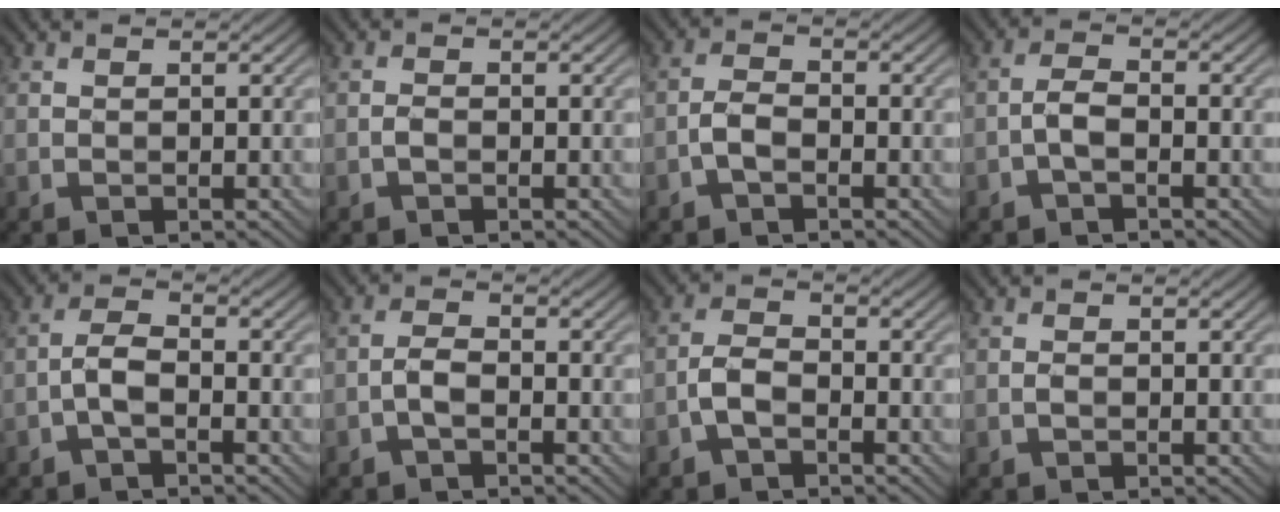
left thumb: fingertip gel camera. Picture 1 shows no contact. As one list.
[{"total": 1.1, "force": [-0.6, 0.5, 0.7], "torque": [-0.014, 0.003, -0.013]}, {"total": 2.5, "force": [-1.4, 1.2, 1.8], "torque": [-0.037, 0.006, -0.034]}, {"total": 2.5, "force": [-1.2, 0.8, 2.0], "torque": [-0.042, 0.006, -0.031]}, {"total": 3.1, "force": [-1.5, 1.1, 2.5], "torque": [-0.054, 0.008, -0.039]}, {"total": 2.4, "force": [-1.2, 0.8, 1.8], "torque": [-0.038, 0.006, -0.030]}, {"total": 3.2, "force": [-1.7, 1.5, 2.2], "torque": [-0.044, 0.007, -0.043]}, {"total": 0.7, "force": [-0.3, 0.3, 0.5], "torque": [-0.009, 0.001, -0.007]}]